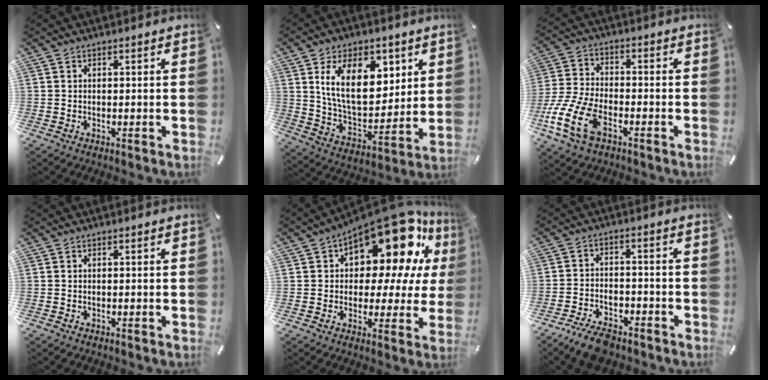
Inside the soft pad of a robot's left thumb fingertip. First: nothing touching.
{"total": 17.5, "force": [7.1, 10.6, 12.0], "torque": [-0.217, -0.021, 0.124]}
{"total": 13.1, "force": [-6.6, 7.5, 8.5], "torque": [-0.184, 0.025, -0.120]}
{"total": 0.0}
{"total": 20.1, "force": [11.7, 9.6, 13.2], "torque": [-0.194, -0.095, 0.196]}
{"total": 7.0, "force": [-5.4, 3.1, 3.0], "torque": [-0.052, 0.031, -0.101]}